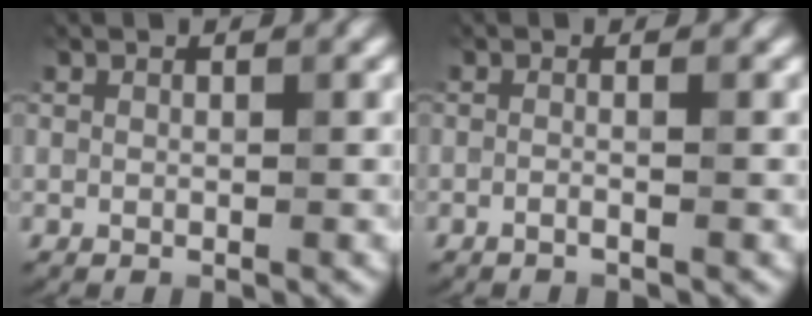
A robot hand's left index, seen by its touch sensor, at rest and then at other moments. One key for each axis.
{"total": 1.3, "fx": -0.3, "fy": 0.4, "fz": 1.2, "tx": -0.008, "ty": -0.011, "tz": -0.024}